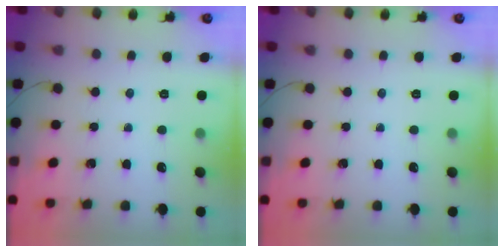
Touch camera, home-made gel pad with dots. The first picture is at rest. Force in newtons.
{"total": 0.0}